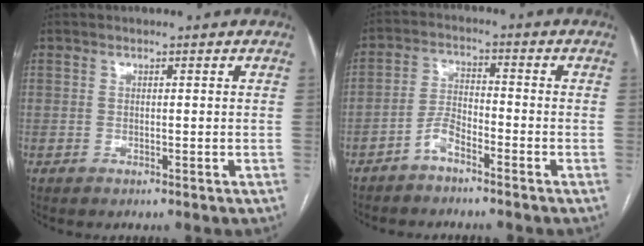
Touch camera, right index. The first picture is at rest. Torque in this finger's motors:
{"motor_torque": [0.08, -0.03, 0.03, 0.00]}